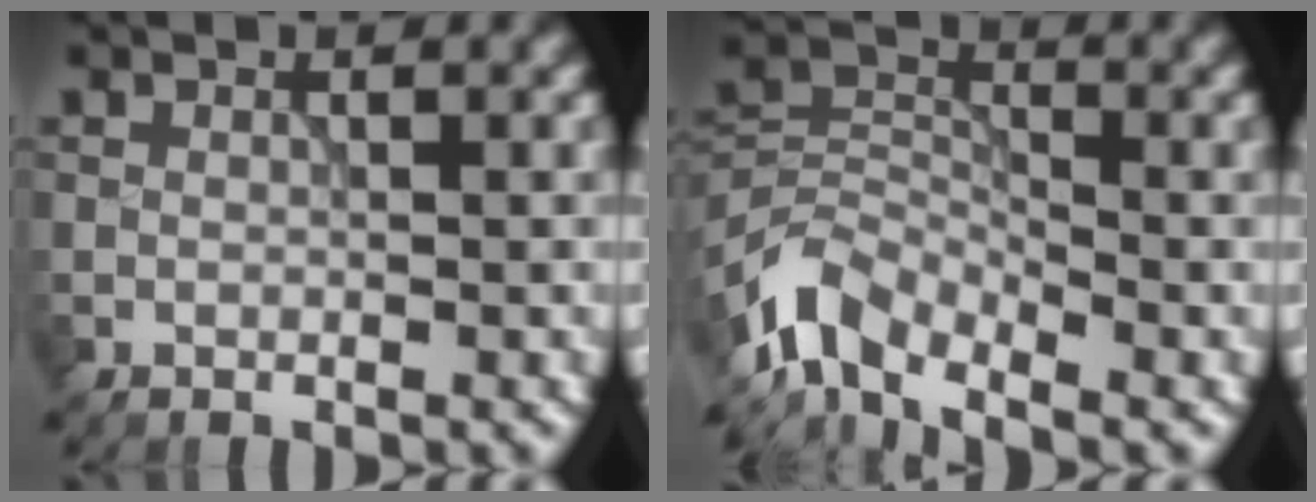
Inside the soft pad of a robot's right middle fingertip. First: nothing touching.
{"total": 5.9, "force": [-4.4, 2.8, 3.0], "torque": [-0.051, -0.001, -0.102]}